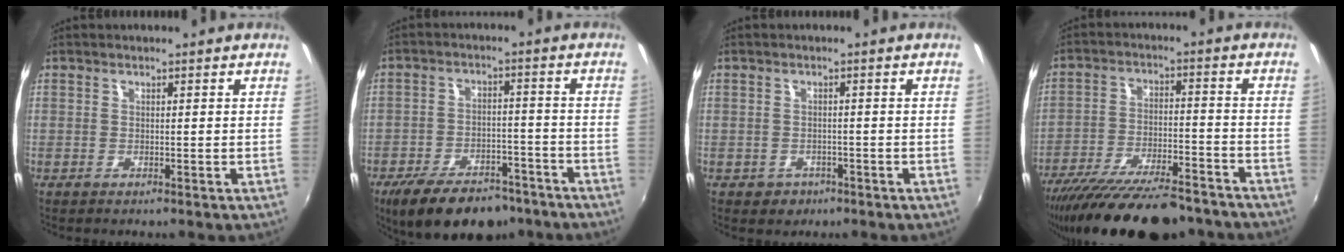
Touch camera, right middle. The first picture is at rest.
{"total": 15.8, "force": [-11.7, 7.0, 8.0], "torque": [-0.162, -0.010, -0.170]}
{"total": 2.9, "force": [-1.3, 2.4, 0.7], "torque": [-0.022, -0.001, -0.016]}
{"total": 23.0, "force": [-19.3, 5.9, 11.0], "torque": [-0.205, -0.037, -0.284]}